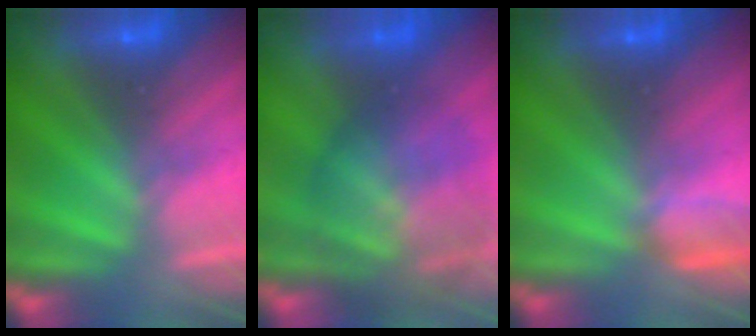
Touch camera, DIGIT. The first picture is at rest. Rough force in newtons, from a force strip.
{"total": 7.6}
{"total": 3.8}